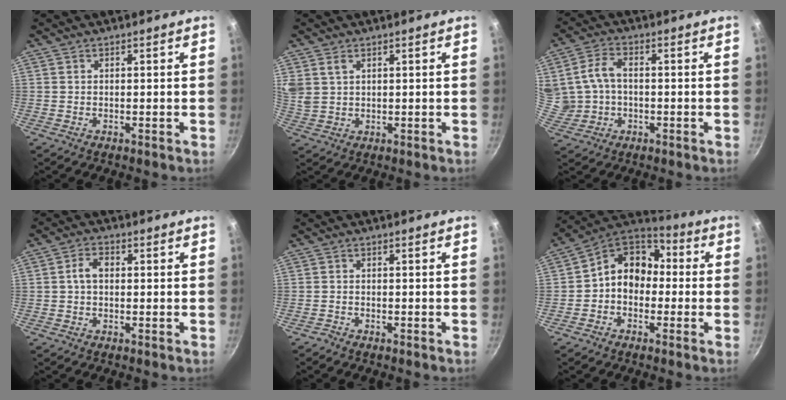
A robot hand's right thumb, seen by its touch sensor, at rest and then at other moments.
{"total": 5.0, "force": [2.4, 3.4, 2.8], "torque": [-0.050, -0.001, 0.056]}
{"total": 9.0, "force": [0.1, 6.9, 5.8], "torque": [-0.111, 0.015, 0.007]}
{"total": 3.4, "force": [0.1, 2.4, 2.5], "torque": [-0.041, 0.013, -0.004]}
{"total": 0.9, "force": [-0.8, 0.2, 0.1], "torque": [-0.017, 0.011, -0.018]}
{"total": 11.1, "force": [-0.9, 8.9, 6.5], "torque": [-0.069, 0.046, -0.040]}